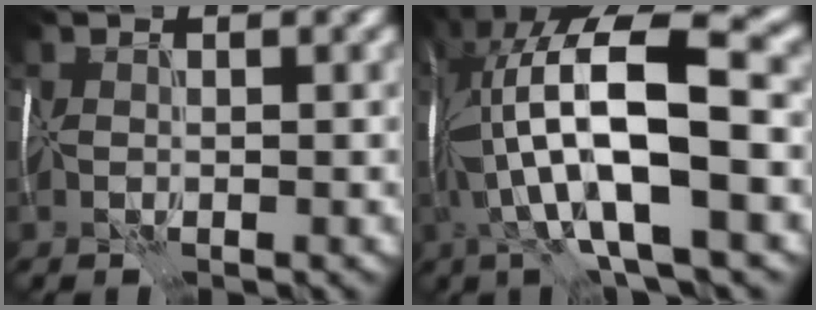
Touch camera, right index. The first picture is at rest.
{"total": 16.3, "force": [-0.5, 5.2, 15.4], "torque": [-0.301, 0.017, 0.002]}